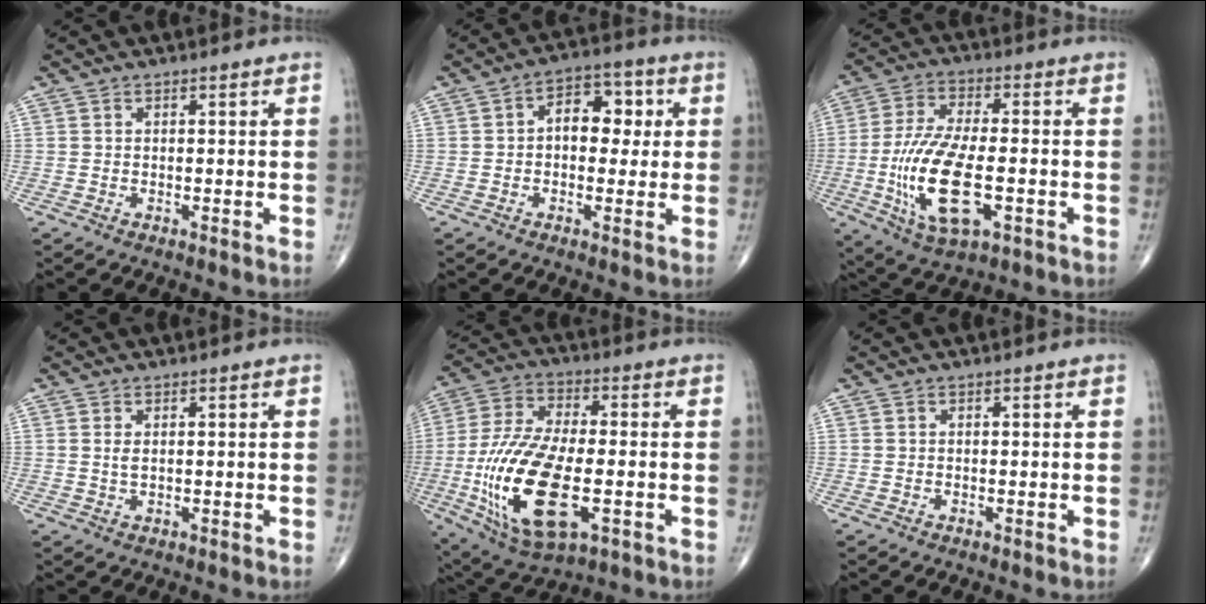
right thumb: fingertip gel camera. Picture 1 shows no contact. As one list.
[{"total": 8.5, "force": [1.0, 5.6, 6.4], "torque": [-0.053, 0.019, 0.009]}, {"total": 16.4, "force": [-3.6, 6.7, 14.5], "torque": [-0.293, 0.005, -0.058]}, {"total": 1.4, "force": [0.4, 0.6, 1.2], "torque": [-0.025, -0.001, 0.013]}, {"total": 21.3, "force": [-4.8, 9.5, 18.5], "torque": [-0.382, 0.004, -0.071]}, {"total": 0.0}]